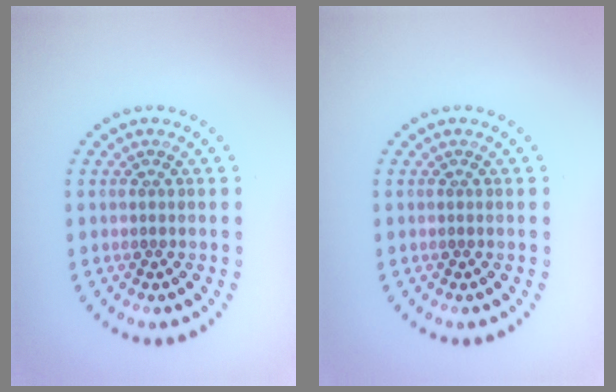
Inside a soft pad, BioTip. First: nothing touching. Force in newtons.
{"total": 0.0}